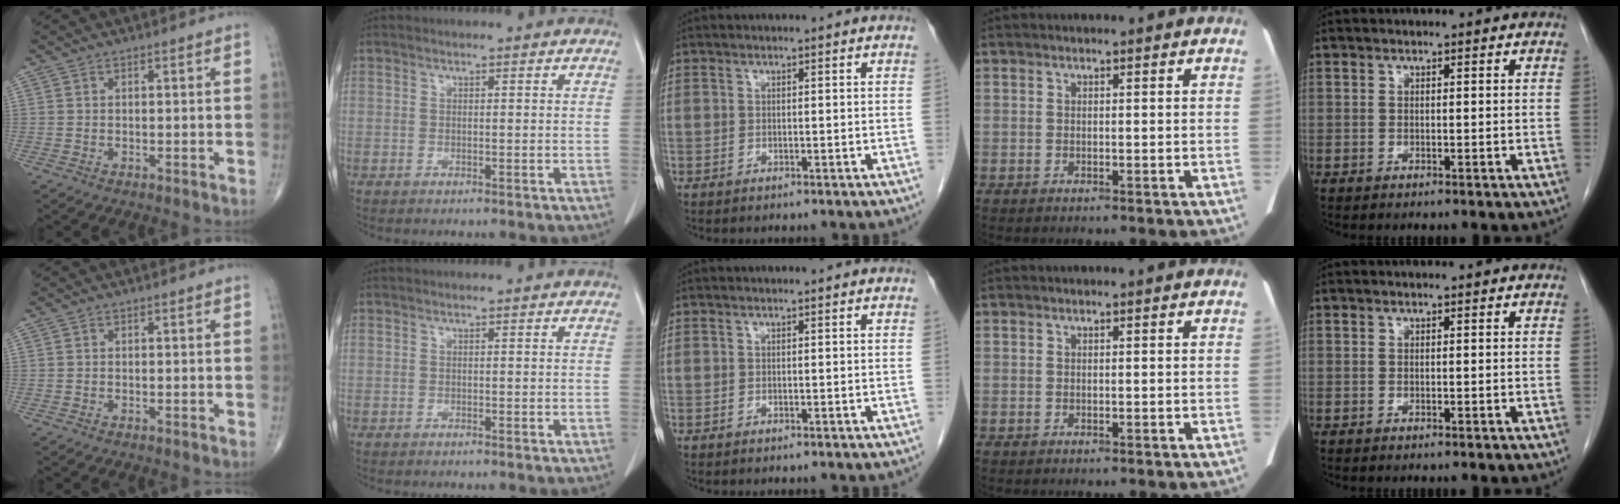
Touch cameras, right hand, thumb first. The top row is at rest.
{}